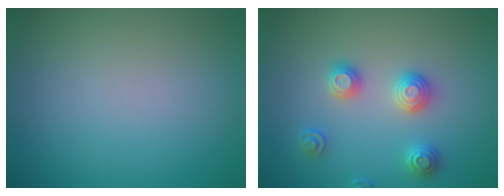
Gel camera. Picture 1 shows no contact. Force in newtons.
{"total": 2.8, "press": 2.7, "slide": 0.8}